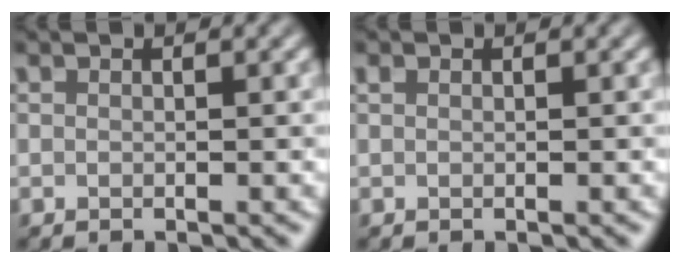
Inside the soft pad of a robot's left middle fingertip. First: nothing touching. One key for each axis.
{"total": 0.0}